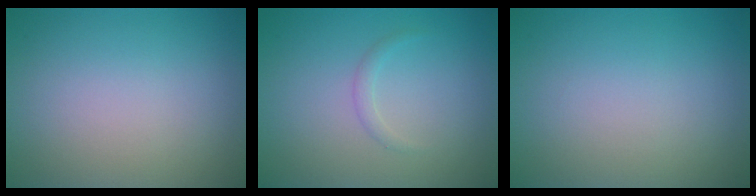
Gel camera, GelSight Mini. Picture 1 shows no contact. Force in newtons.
{"total": 0.8, "press": 0.8, "slide": 0.1}
{"total": 0.0}